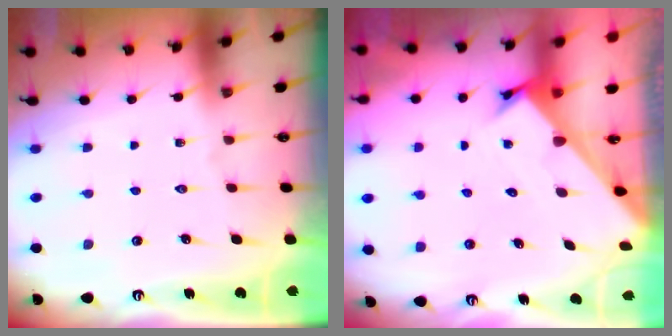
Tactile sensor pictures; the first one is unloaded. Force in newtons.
{"total": 2.4, "press": 2.4, "slide": 0.2}